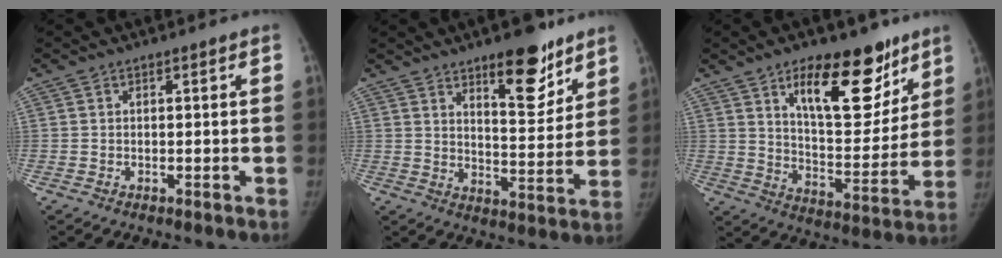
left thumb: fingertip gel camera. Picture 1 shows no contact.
{"total": 12.8, "force": [8.5, 4.7, 8.3], "torque": [-0.082, -0.059, 0.129]}
{"total": 19.6, "force": [11.6, 8.8, 13.2], "torque": [-0.133, -0.068, 0.183]}